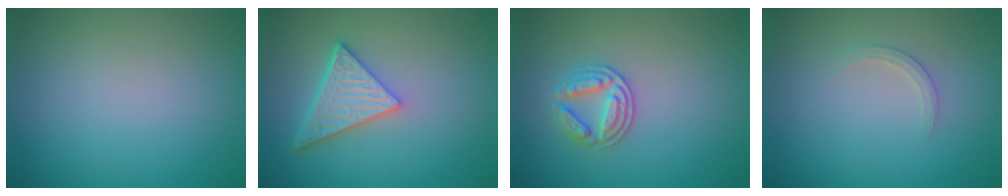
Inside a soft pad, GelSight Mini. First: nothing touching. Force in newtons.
{"total": 5.0, "press": 4.3, "slide": 2.7}
{"total": 2.8, "press": 2.7, "slide": 0.6}
{"total": 1.3, "press": 1.3, "slide": 0.1}